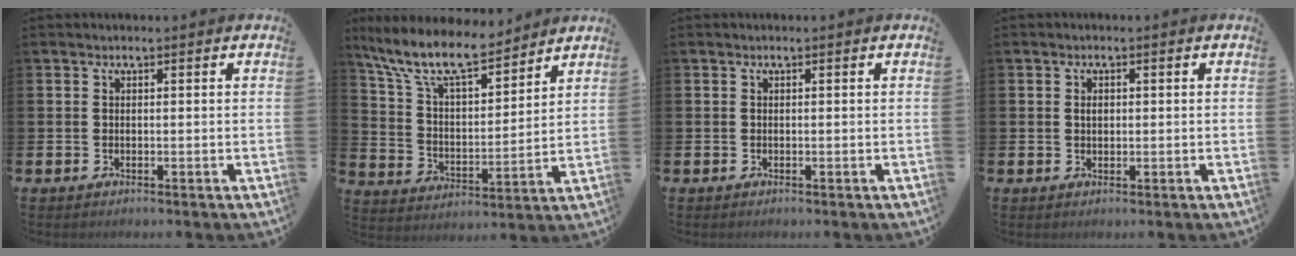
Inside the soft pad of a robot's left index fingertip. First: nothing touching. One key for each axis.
{"total": 11.5, "fx": 9.7, "fy": 3.2, "fz": 5.4, "tx": -0.139, "ty": -0.052, "tz": 0.172}
{"total": 0.0}
{"total": 1.1, "fx": 0.1, "fy": 0.7, "fz": 0.8, "tx": 0.001, "ty": 0.000, "tz": -0.003}